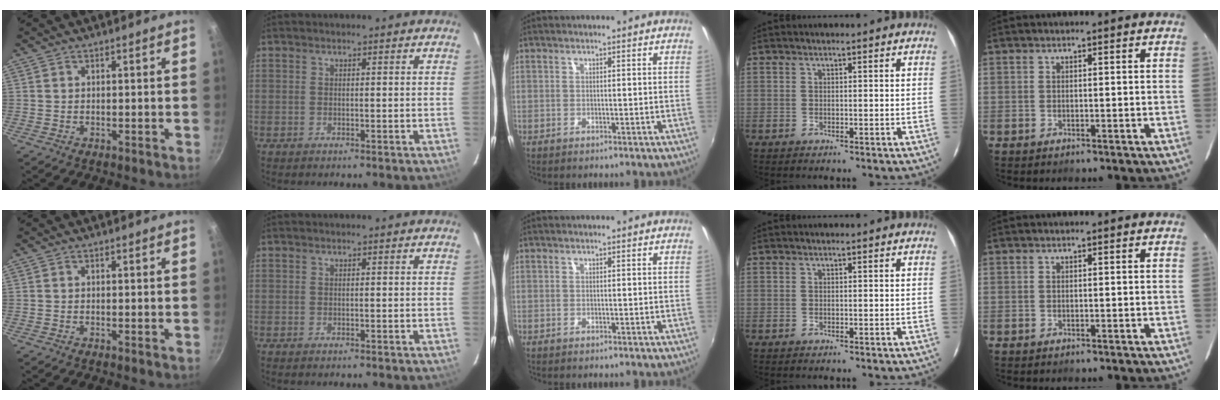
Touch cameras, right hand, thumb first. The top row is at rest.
{}